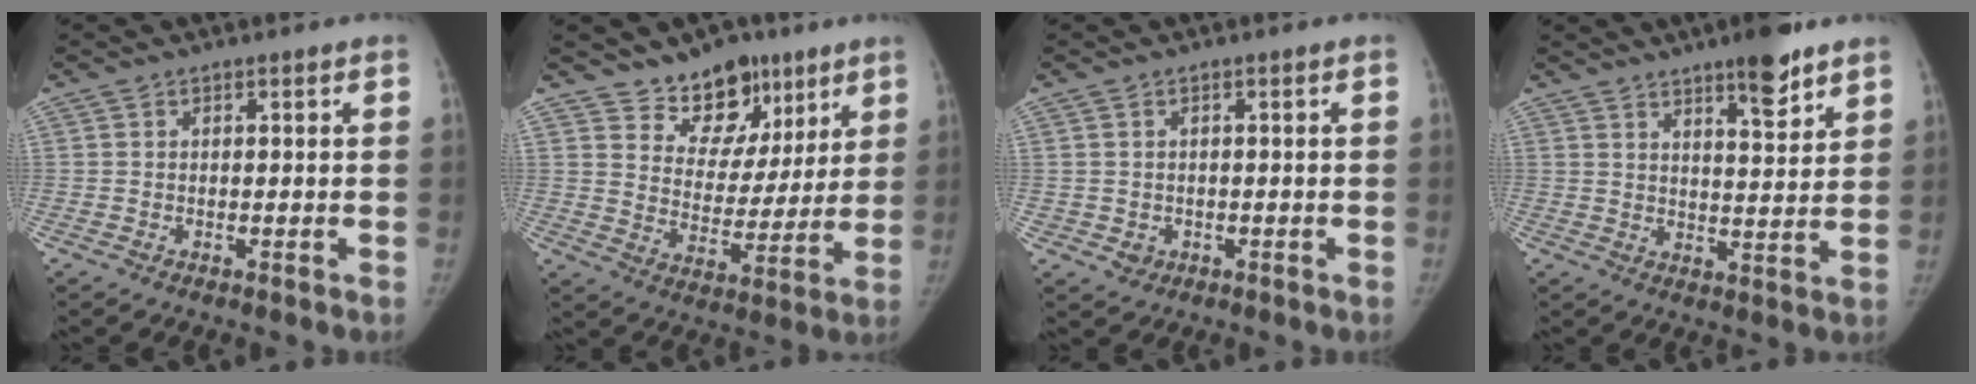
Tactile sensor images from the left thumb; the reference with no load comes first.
{"total": 12.8, "force": [8.9, 8.2, 4.2], "torque": [-0.012, -0.052, 0.148]}
{"total": 2.1, "force": [-0.4, 1.9, 0.6], "torque": [-0.004, 0.002, 0.003]}
{"total": 8.8, "force": [6.1, 2.1, 6.0], "torque": [-0.071, -0.039, 0.090]}